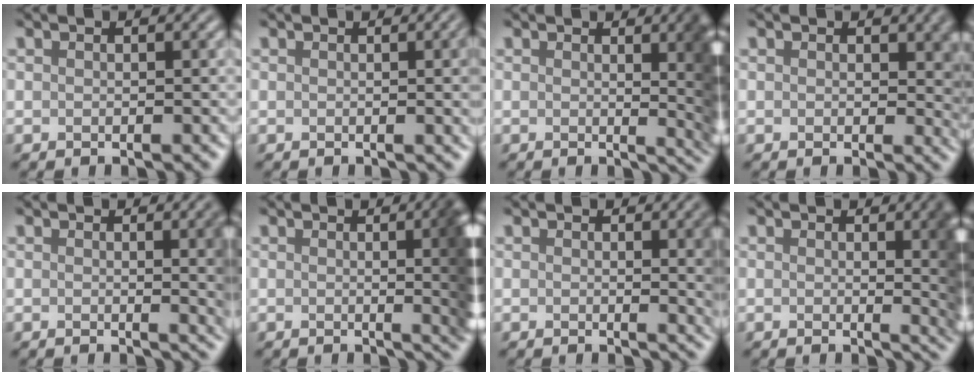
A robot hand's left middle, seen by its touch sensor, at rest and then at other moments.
{"total": 4.6, "force": [0.4, 1.8, 4.2], "torque": [-0.027, 0.008, 0.004]}
{"total": 7.5, "force": [0.9, 3.0, 6.8], "torque": [-0.034, 0.006, 0.007]}
{"total": 3.2, "force": [0.7, 2.0, 2.5], "torque": [-0.018, -0.007, 0.006]}
{"total": 7.7, "force": [0.7, 3.2, 7.0], "torque": [-0.032, 0.007, 0.007]}
{"total": 9.4, "force": [0.4, 3.5, 8.8], "torque": [-0.042, 0.016, -0.007]}
{"total": 5.9, "force": [0.8, 2.2, 5.4], "torque": [-0.033, 0.001, 0.012]}
{"total": 7.3, "force": [0.7, 2.7, 6.8], "torque": [-0.038, 0.006, 0.005]}